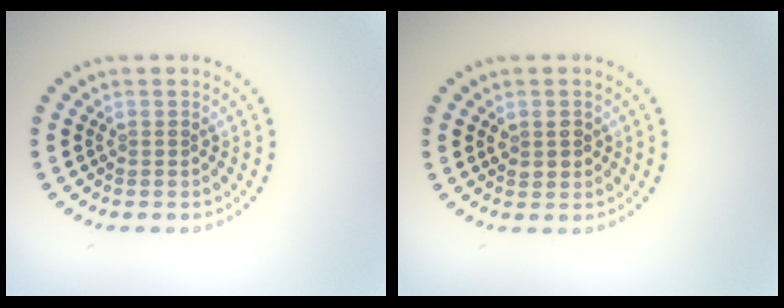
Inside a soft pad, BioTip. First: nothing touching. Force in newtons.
{"total": 1.5, "press": 1.5, "slide": 0.4}